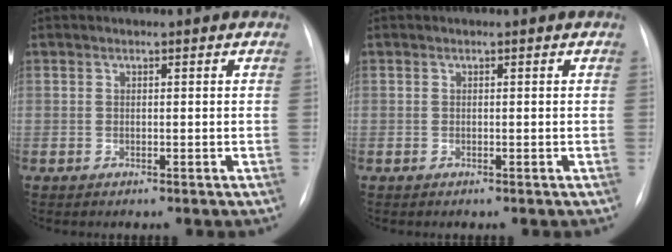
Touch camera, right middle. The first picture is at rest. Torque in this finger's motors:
{"motor_torque": [-0.04, -0.02, -0.06, -0.02]}